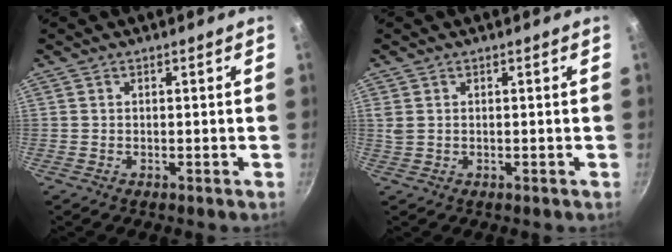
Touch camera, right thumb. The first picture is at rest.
{"total": 1.4, "force": [0.6, 0.9, 0.9], "torque": [-0.017, 0.001, 0.014]}